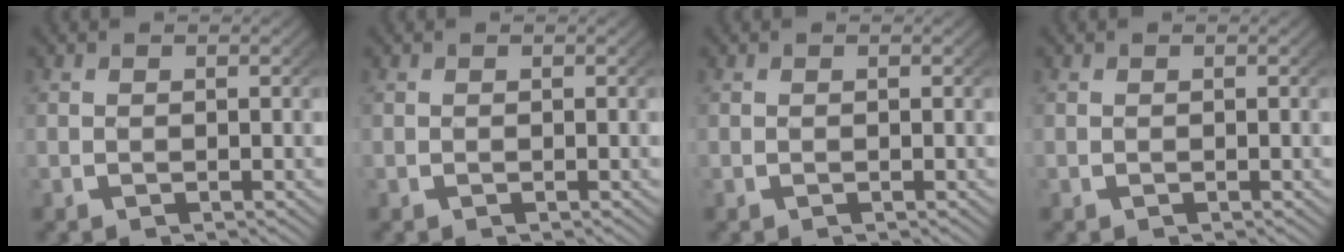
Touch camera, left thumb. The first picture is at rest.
{"total": 0.0}
{"total": 0.0}
{"total": 0.0}